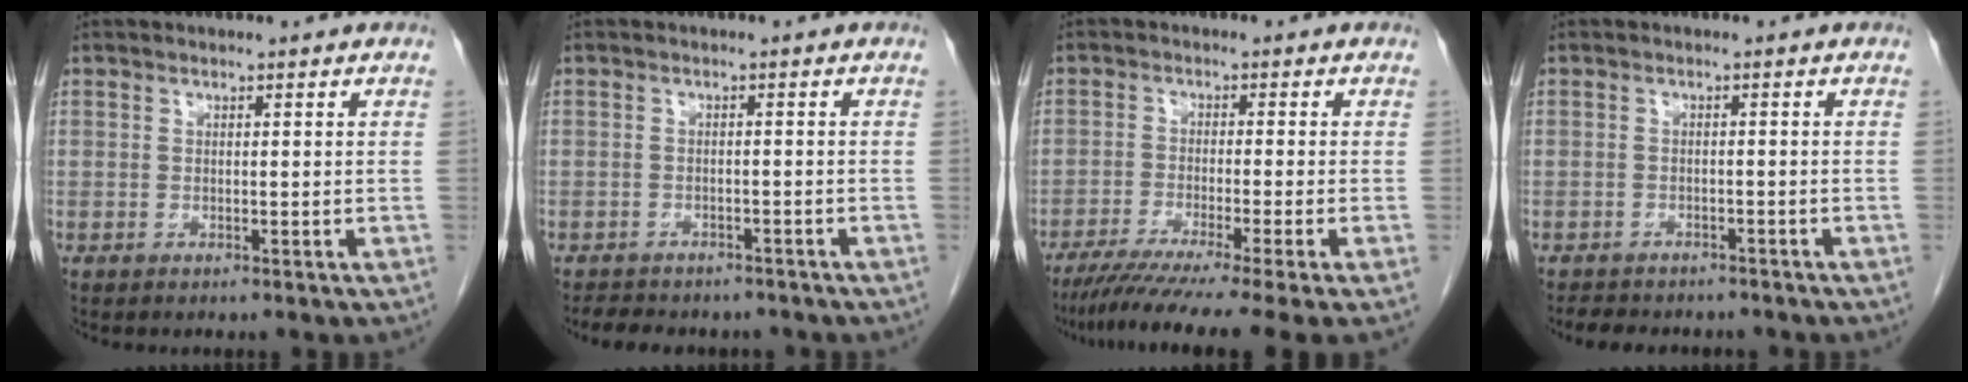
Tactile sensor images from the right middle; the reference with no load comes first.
{"total": 7.8, "force": [-6.7, 3.2, 2.5], "torque": [-0.044, 0.007, -0.082]}
{"total": 13.5, "force": [-10.5, -1.4, 8.4], "torque": [-0.119, -0.042, -0.162]}
{"total": 7.1, "force": [-6.1, 2.7, 2.3], "torque": [-0.038, 0.002, -0.078]}